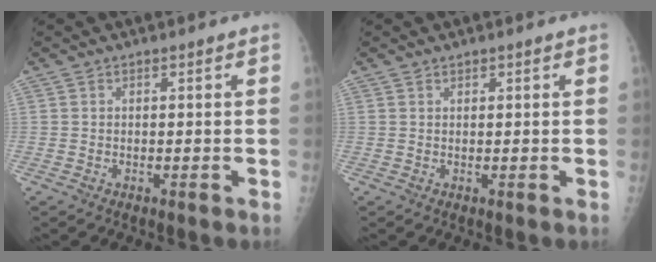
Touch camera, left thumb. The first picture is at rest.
{"total": 0.7, "force": [0.6, 0.3, 0.2], "torque": [-0.001, -0.003, 0.010]}